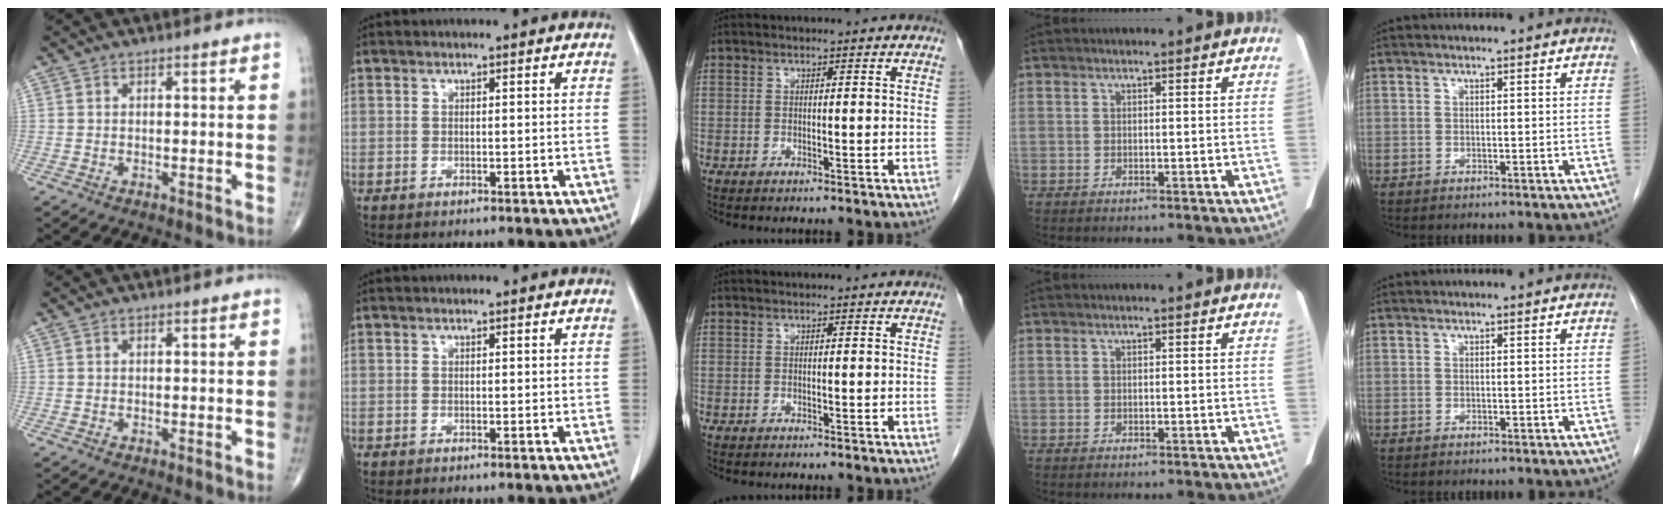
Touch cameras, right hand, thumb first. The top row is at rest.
{}